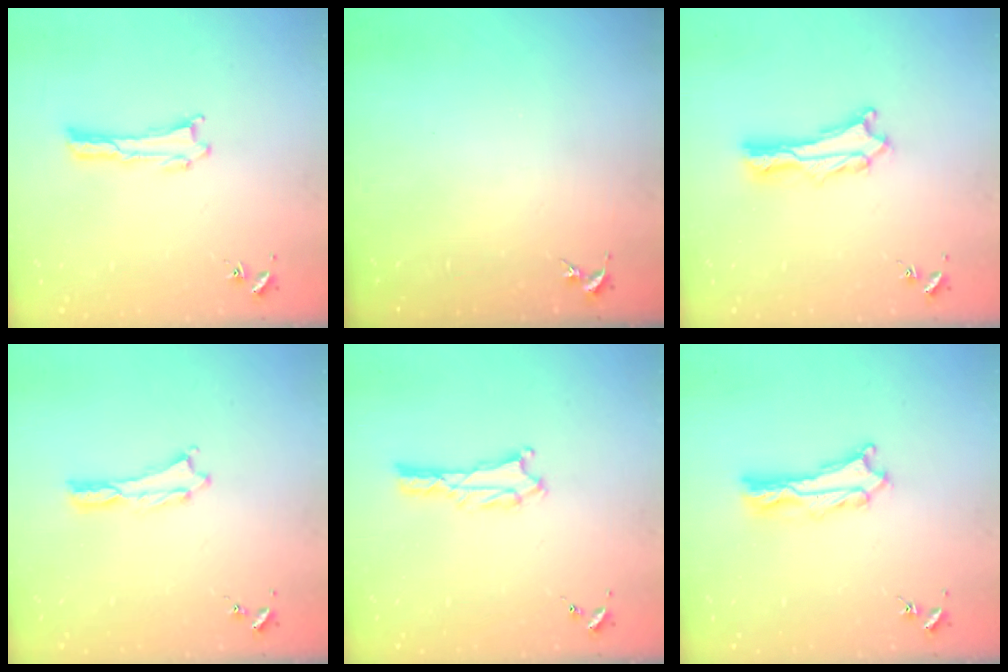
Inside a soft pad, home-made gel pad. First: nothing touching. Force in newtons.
{"total": 0.0}
{"total": 1.9, "press": 1.9, "slide": 0.2}
{"total": 0.0}
{"total": 2.0, "press": 2.0, "slide": 0.3}
{"total": 2.4, "press": 2.4, "slide": 0.3}